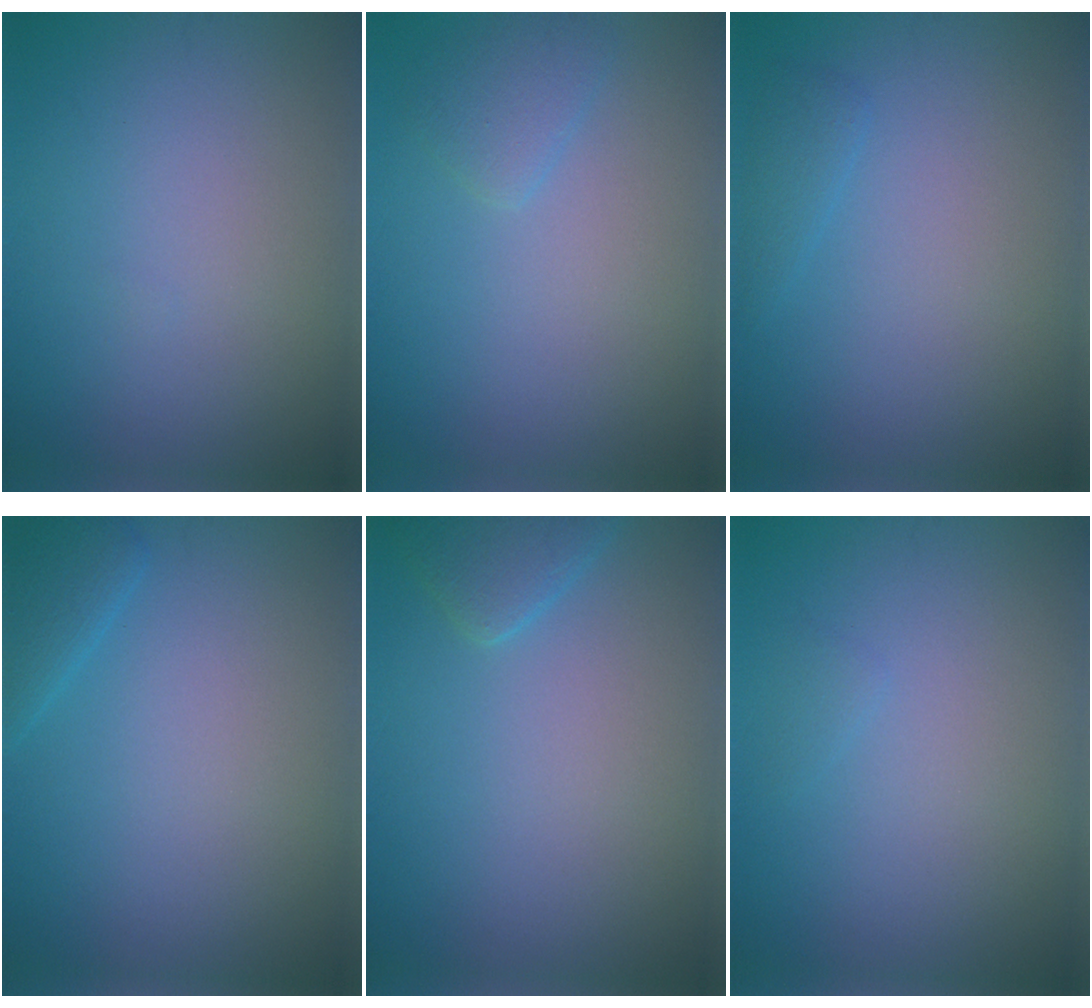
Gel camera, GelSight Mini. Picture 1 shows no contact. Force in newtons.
{"total": 1.5, "press": 1.5, "slide": 0.1}
{"total": 1.1, "press": 1.1, "slide": 0.1}
{"total": 2.0, "press": 2.0, "slide": 0.1}
{"total": 2.2, "press": 2.2, "slide": 0.1}
{"total": 0.5, "press": 0.5, "slide": 0.0}